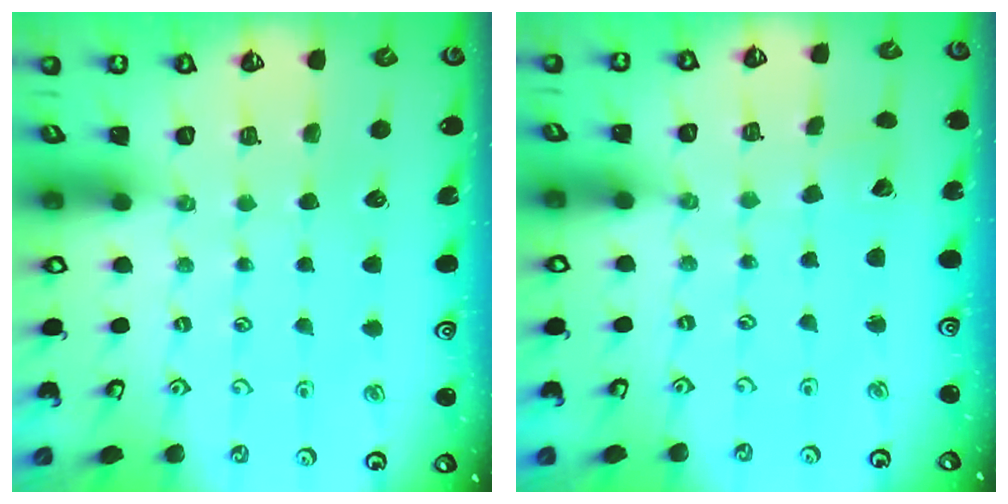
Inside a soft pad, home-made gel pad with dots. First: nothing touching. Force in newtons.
{"total": 2.9, "press": 2.9, "slide": 0.2}